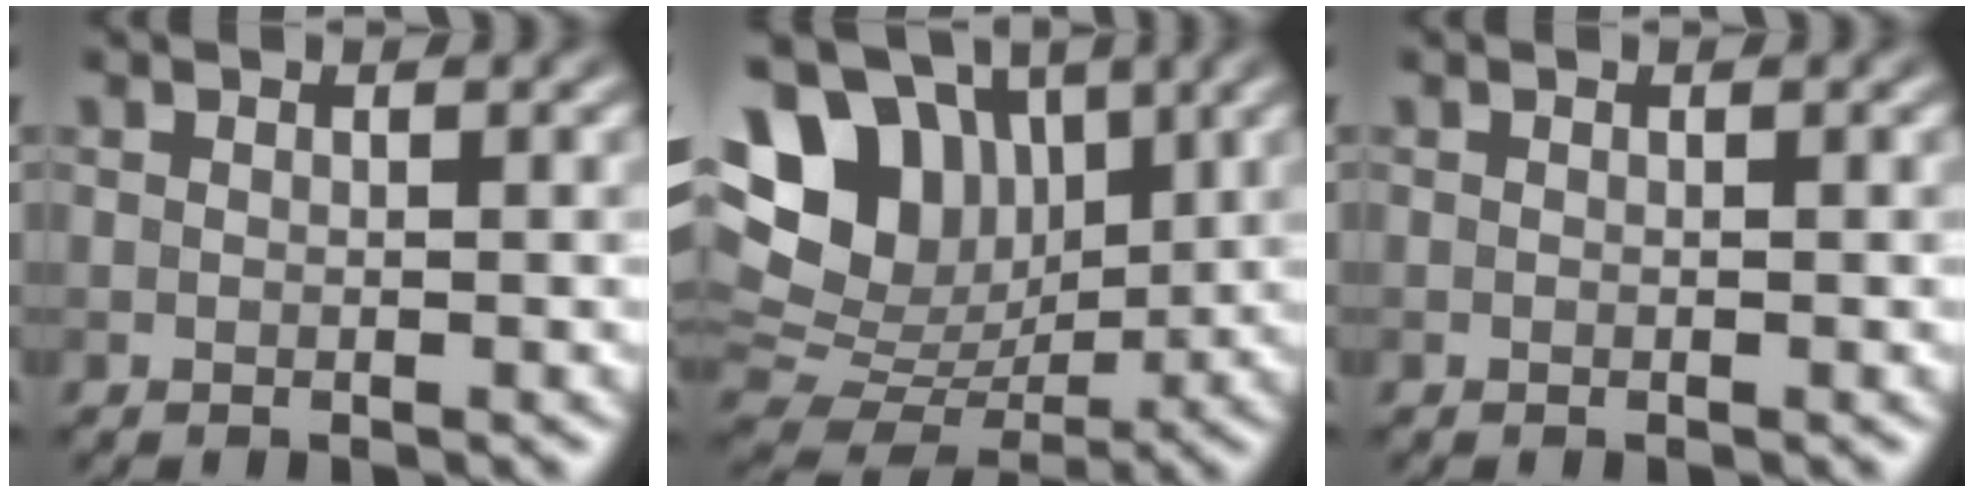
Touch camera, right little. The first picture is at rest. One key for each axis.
{"total": 14.4, "fx": 5.9, "fy": 10.6, "fz": 7.9, "tx": -0.168, "ty": 0.044, "tz": 0.096}
{"total": 0.0}